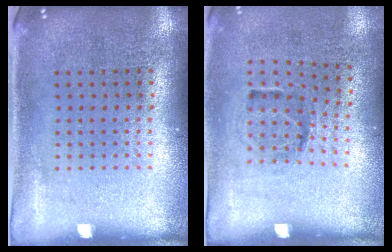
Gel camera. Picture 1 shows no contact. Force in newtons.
{"total": 1.1, "press": 0.8, "slide": 0.8}